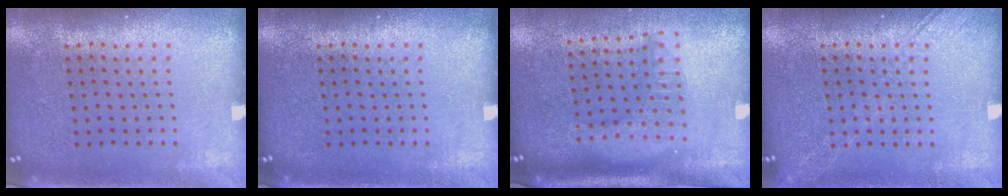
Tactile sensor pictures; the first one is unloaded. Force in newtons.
{"total": 0.0}
{"total": 1.9, "press": 1.5, "slide": 1.1}
{"total": 1.8, "press": 1.8, "slide": 0.2}